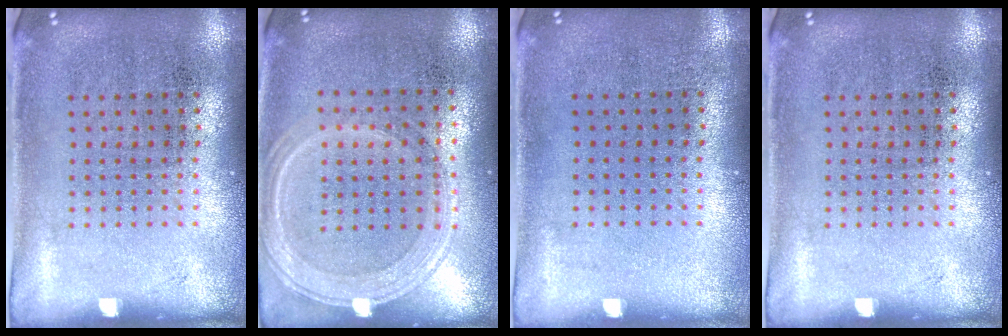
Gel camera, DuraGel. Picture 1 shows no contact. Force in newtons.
{"total": 1.3, "press": 1.2, "slide": 0.3}
{"total": 0.0}
{"total": 0.0}